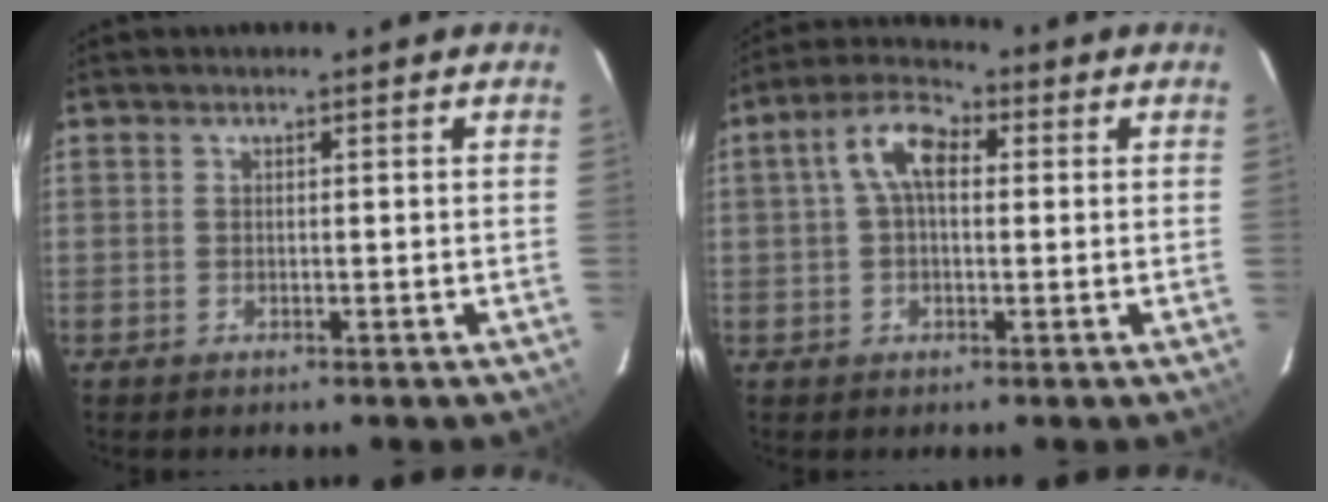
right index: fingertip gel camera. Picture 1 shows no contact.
{"total": 7.5, "force": [1.2, 4.1, 6.1], "torque": [-0.121, 0.026, 0.018]}